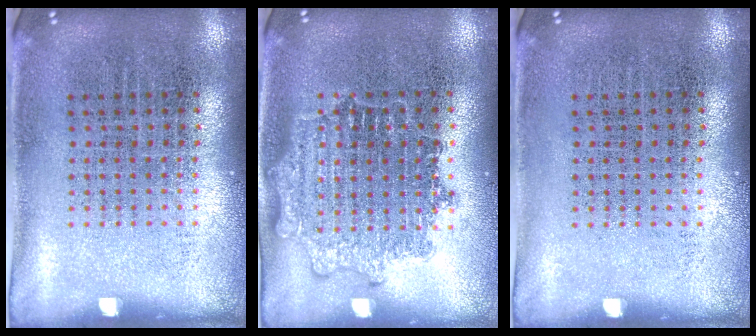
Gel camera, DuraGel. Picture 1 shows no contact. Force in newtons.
{"total": 1.4, "press": 1.4, "slide": 0.2}
{"total": 0.0}